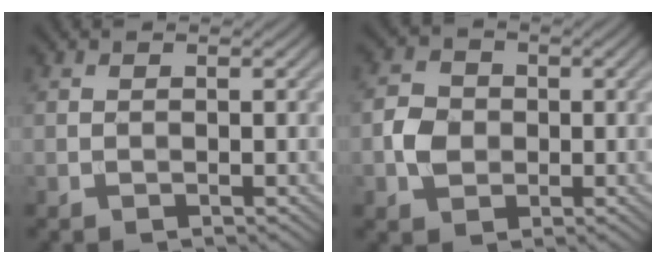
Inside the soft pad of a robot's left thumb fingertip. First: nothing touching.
{"total": 3.8, "force": [-0.7, 3.2, 1.8], "torque": [-0.041, 0.001, -0.019]}